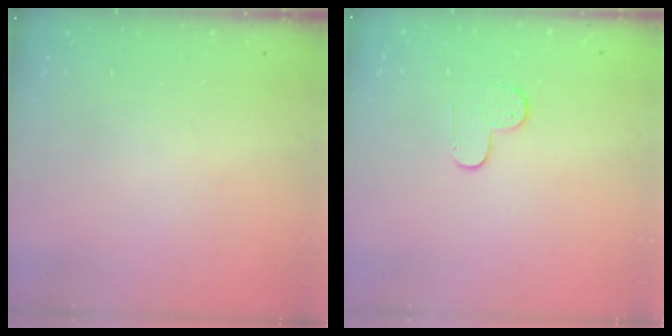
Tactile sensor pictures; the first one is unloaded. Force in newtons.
{"total": 5.8, "press": 5.7, "slide": 0.6}